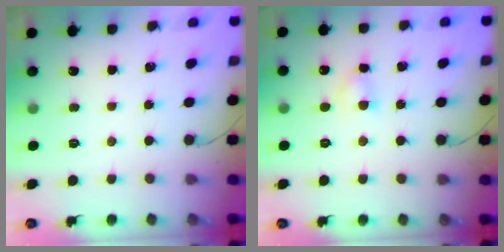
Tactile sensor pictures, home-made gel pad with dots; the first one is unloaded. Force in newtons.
{"total": 2.6, "press": 2.3, "slide": 1.2}